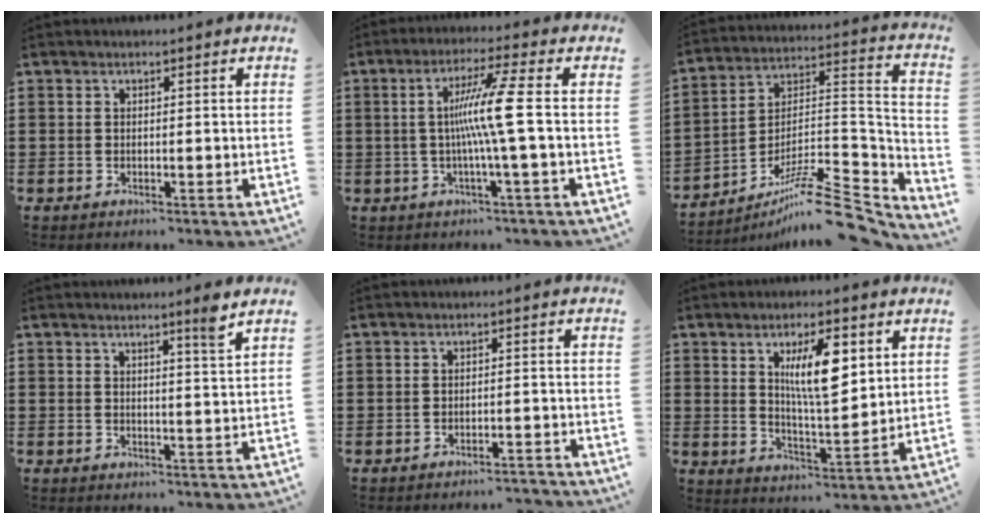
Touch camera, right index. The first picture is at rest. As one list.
[{"total": 8.7, "force": [-0.2, -1.1, 8.6], "torque": [-0.165, -0.007, -0.018]}, {"total": 12.1, "force": [-9.4, 2.7, 7.1], "torque": [-0.107, 0.027, -0.174]}, {"total": 3.2, "force": [2.4, -0.7, 2.0], "torque": [-0.035, -0.007, 0.039]}, {"total": 2.1, "force": [-2.0, -0.1, 0.3], "torque": [-0.009, -0.001, -0.043]}, {"total": 8.9, "force": [3.4, 2.8, 7.8], "torque": [-0.133, -0.001, 0.052]}]